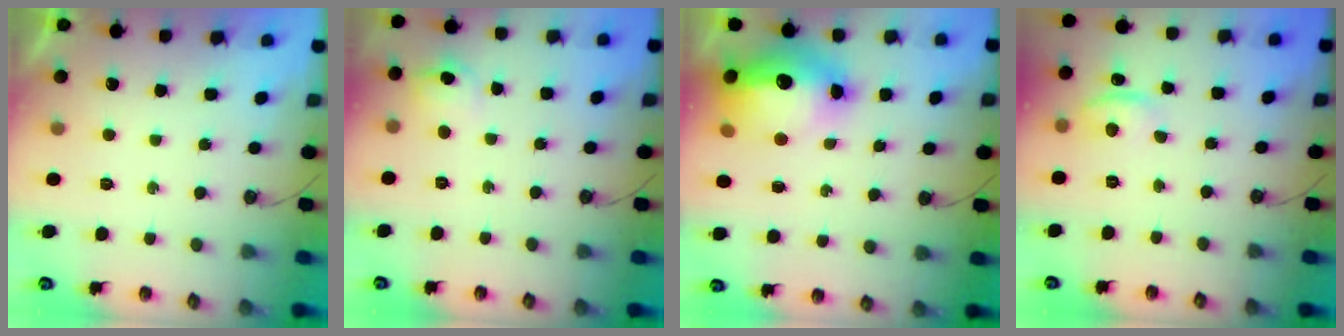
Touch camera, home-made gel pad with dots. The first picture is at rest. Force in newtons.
{"total": 4.7, "press": 4.5, "slide": 1.5}
{"total": 18.6, "press": 18.5, "slide": 2.3}
{"total": 4.4, "press": 4.4, "slide": 0.4}